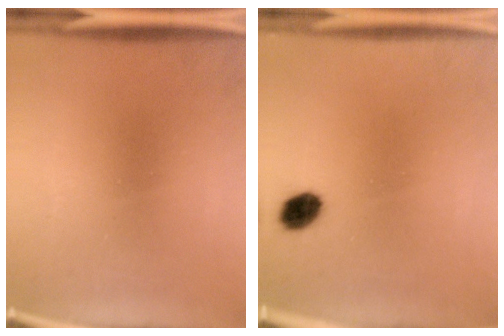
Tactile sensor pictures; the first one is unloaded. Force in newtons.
{"total": 4.2}